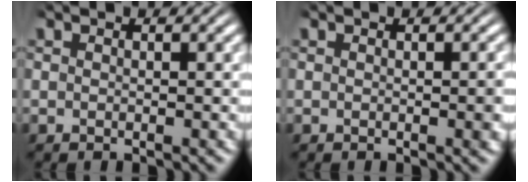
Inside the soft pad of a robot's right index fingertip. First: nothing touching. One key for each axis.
{"total": 0.5, "fx": -0.1, "fy": -0.1, "fz": 0.5, "tx": -0.002, "ty": 0.002, "tz": -0.002}